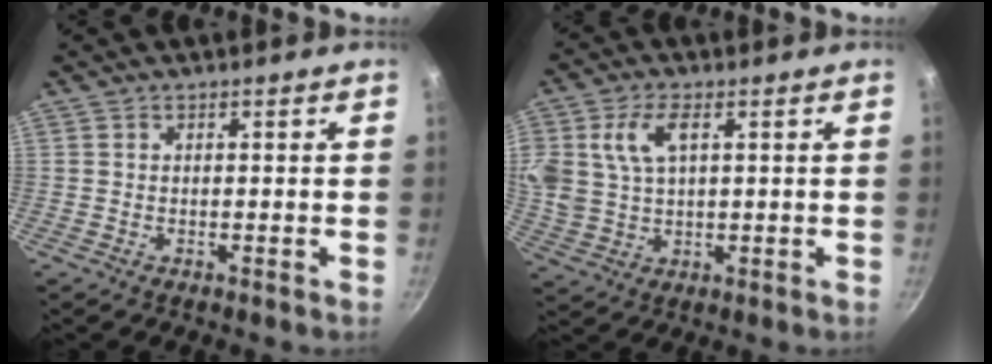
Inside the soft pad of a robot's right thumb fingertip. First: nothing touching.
{"total": 10.5, "force": [3.3, 6.3, 7.7], "torque": [-0.153, 0.006, 0.066]}